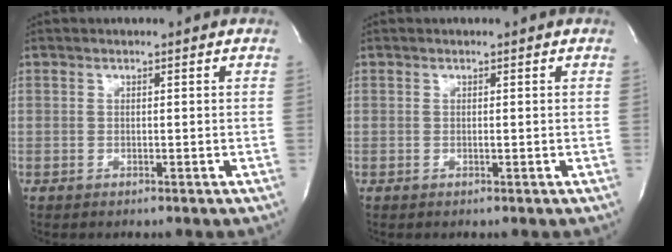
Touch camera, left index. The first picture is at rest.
{"total": 0.0}